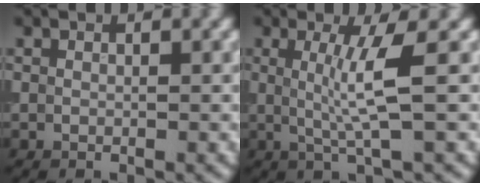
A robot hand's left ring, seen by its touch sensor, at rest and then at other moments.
{"total": 3.8, "force": [0.5, 0.4, 3.8], "torque": [-0.071, -0.004, 0.008]}